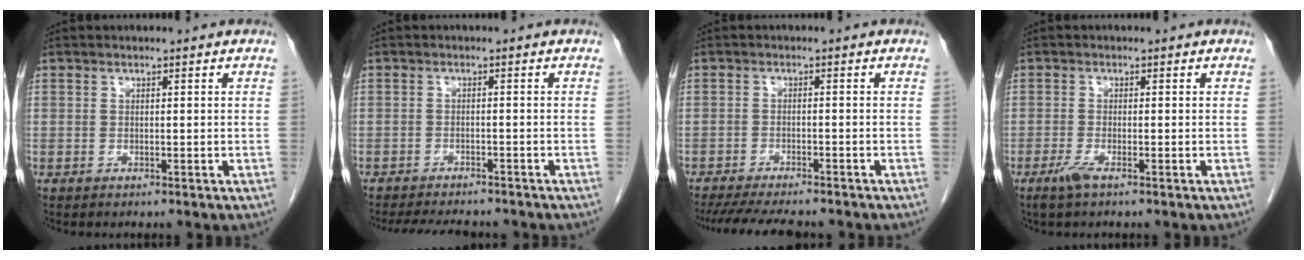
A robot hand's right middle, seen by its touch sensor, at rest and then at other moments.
{"total": 8.9, "force": [-8.0, 2.1, 3.2], "torque": [-0.051, -0.007, -0.110]}
{"total": 11.4, "force": [-10.0, 1.9, 5.0], "torque": [-0.076, -0.014, -0.141]}
{"total": 2.0, "force": [-1.3, 0.1, 1.5], "torque": [-0.038, -0.005, -0.030]}